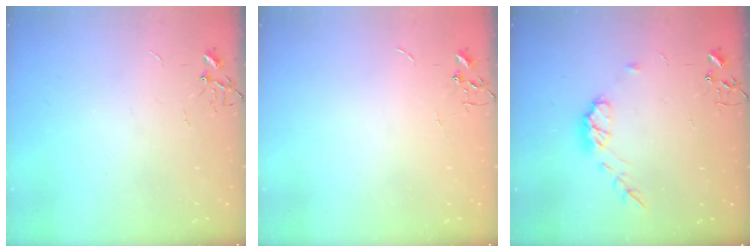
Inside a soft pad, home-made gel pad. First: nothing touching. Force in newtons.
{"total": 0.0}
{"total": 8.5, "press": 8.4, "slide": 0.5}